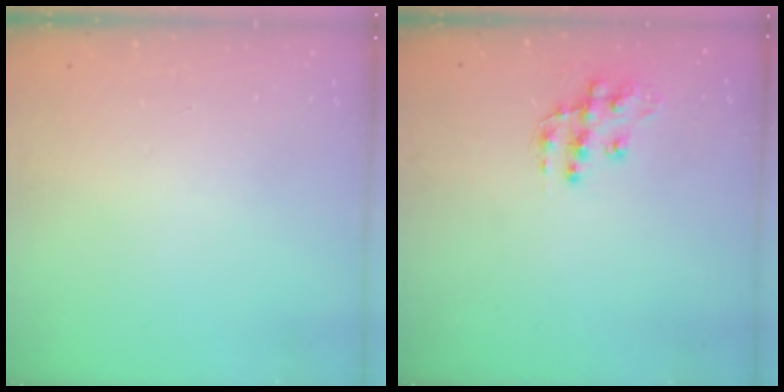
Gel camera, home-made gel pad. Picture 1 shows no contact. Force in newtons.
{"total": 11.6, "press": 11.5, "slide": 0.9}